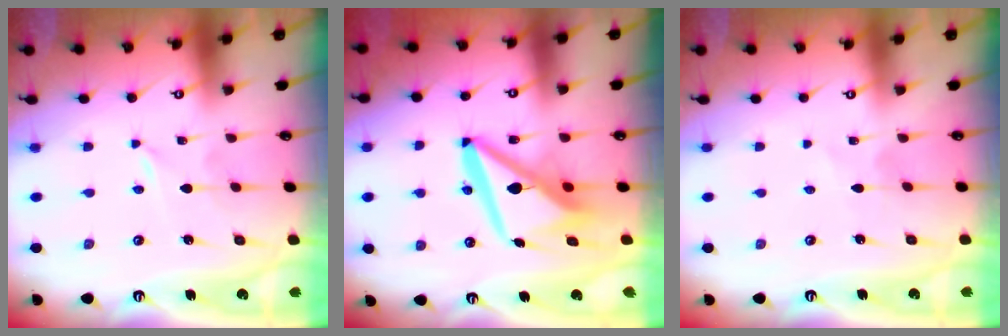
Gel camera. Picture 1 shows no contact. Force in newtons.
{"total": 12.5, "press": 12.5, "slide": 1.2}
{"total": 2.4, "press": 2.4, "slide": 0.3}